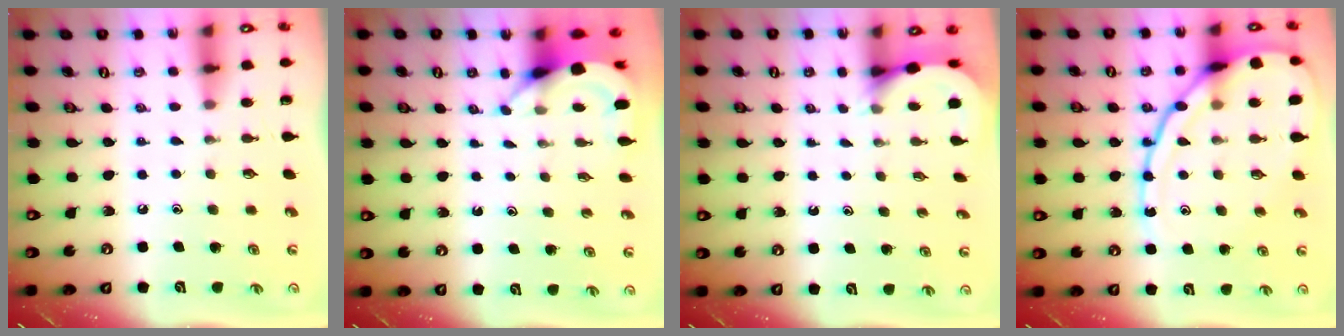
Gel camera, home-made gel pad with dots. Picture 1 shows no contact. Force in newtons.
{"total": 4.0, "press": 4.0, "slide": 0.3}
{"total": 3.0, "press": 3.0, "slide": 0.2}
{"total": 17.1, "press": 17.1, "slide": 1.4}